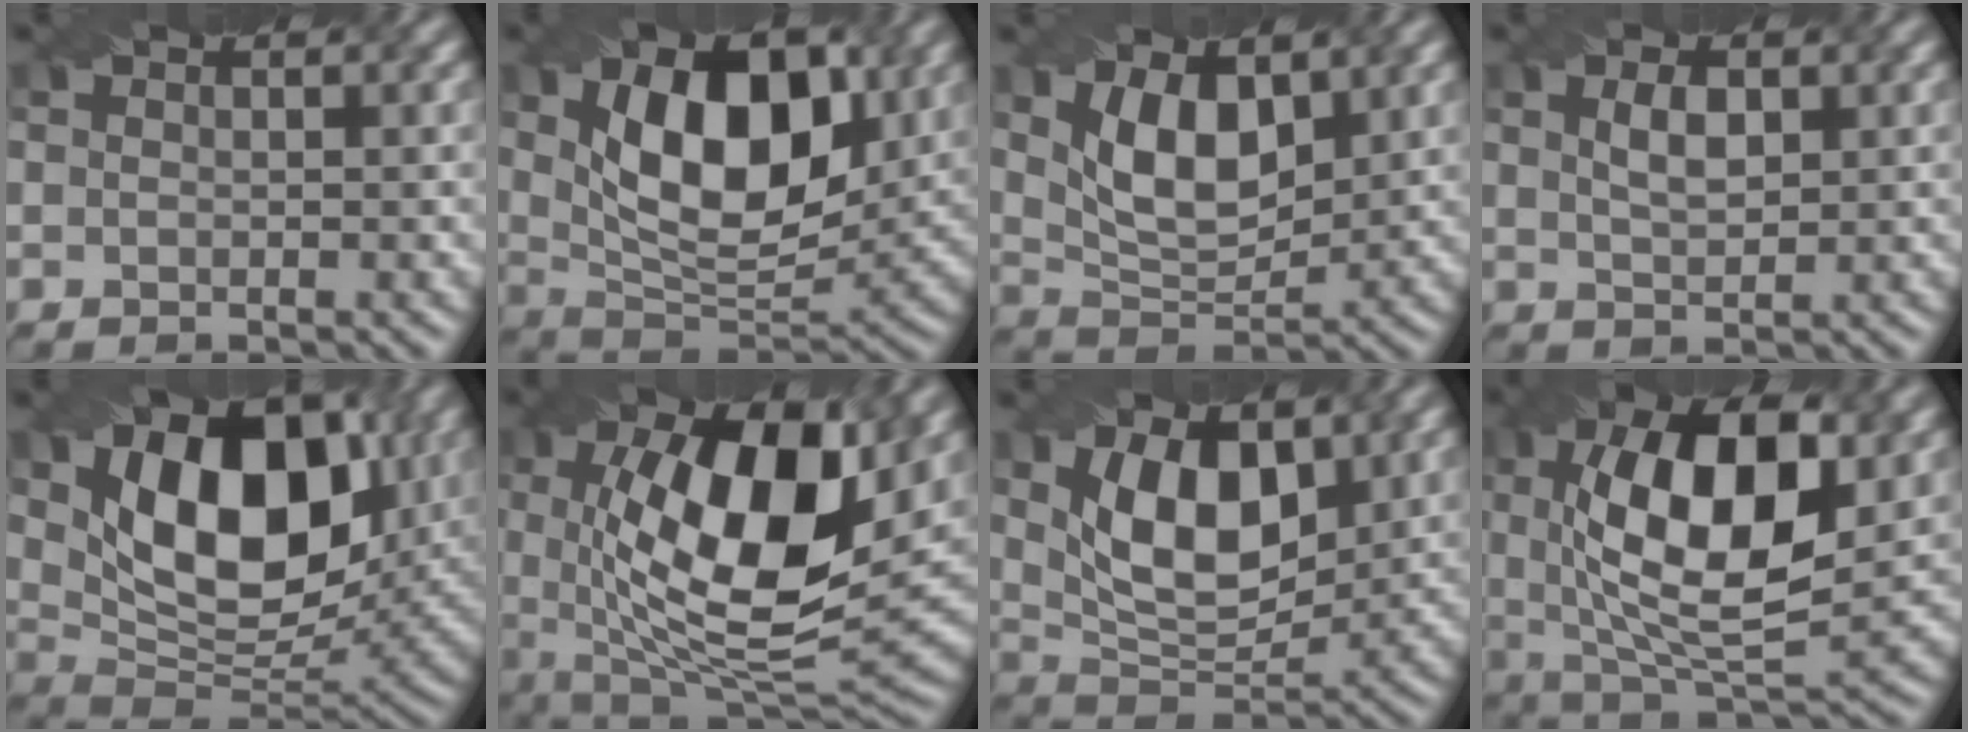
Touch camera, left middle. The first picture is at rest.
{"total": 11.1, "force": [2.7, 5.8, 9.0], "torque": [-0.142, 0.004, 0.041]}
{"total": 6.2, "force": [2.0, 3.2, 5.0], "torque": [-0.099, 0.001, 0.040]}
{"total": 2.0, "force": [0.5, 1.0, 1.7], "torque": [-0.038, 0.006, 0.015]}
{"total": 12.6, "force": [3.1, 7.5, 9.7], "torque": [-0.155, 0.002, 0.052]}
{"total": 14.3, "force": [2.5, 5.8, 12.8], "torque": [-0.207, 0.000, 0.037]}
{"total": 7.9, "force": [2.2, 4.2, 6.3], "torque": [-0.119, 0.001, 0.040]}
{"total": 12.5, "force": [2.1, 5.4, 11.1], "torque": [-0.178, 0.010, 0.033]}